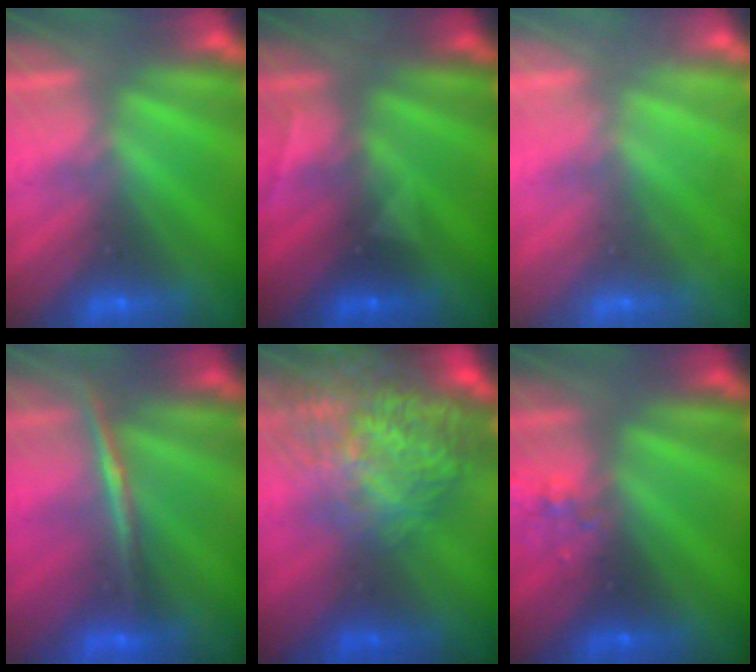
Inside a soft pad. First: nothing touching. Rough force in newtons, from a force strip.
{"total": 2.9}
{"total": 2.3}
{"total": 1.9}
{"total": 7.6}
{"total": 2.3}